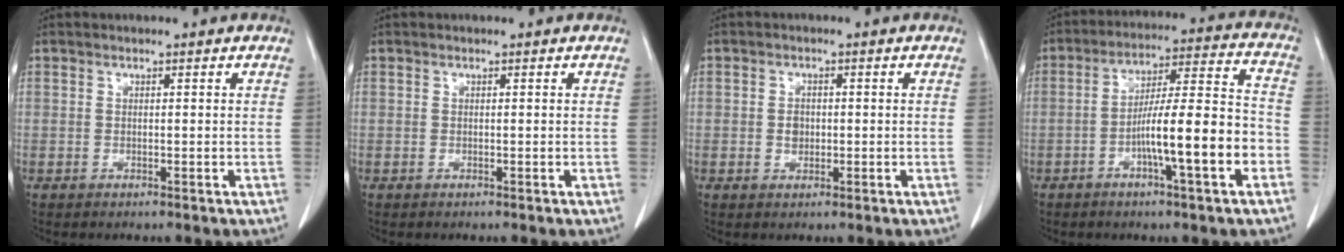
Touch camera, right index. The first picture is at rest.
{"total": 0.0}
{"total": 1.9, "force": [-0.2, 1.4, 1.2], "torque": [-0.021, 0.003, -0.001]}
{"total": 13.6, "force": [-4.6, 0.8, 12.7], "torque": [-0.208, 0.014, -0.074]}